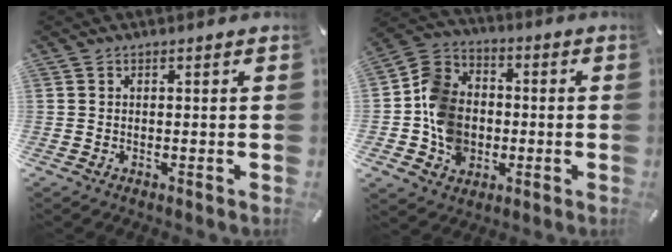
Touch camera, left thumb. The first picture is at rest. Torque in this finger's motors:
{"motor_torque": [1.69, 3.10, 0.71, -0.31, 0.49]}